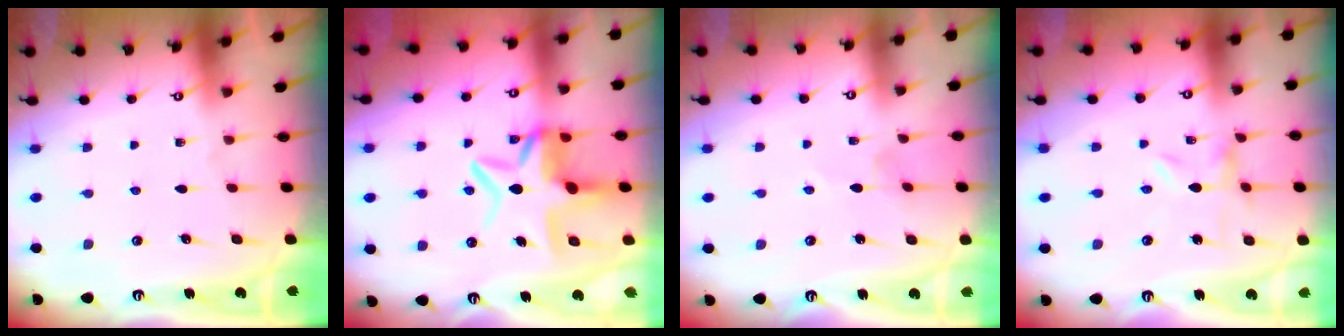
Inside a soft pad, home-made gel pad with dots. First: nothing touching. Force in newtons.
{"total": 10.0, "press": 9.8, "slide": 1.7}
{"total": 0.7, "press": 0.6, "slide": 0.2}
{"total": 0.0}